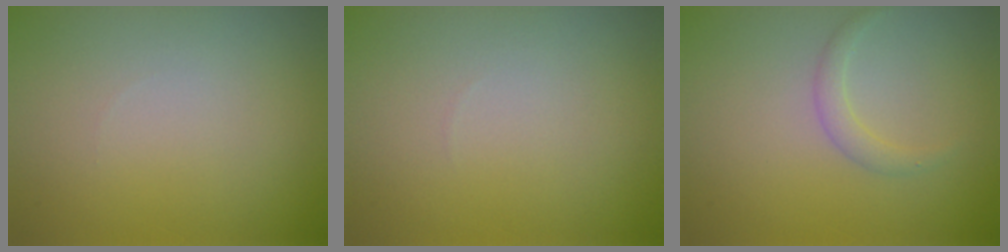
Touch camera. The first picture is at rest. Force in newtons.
{"total": 0.0}
{"total": 1.3, "press": 1.3, "slide": 0.1}